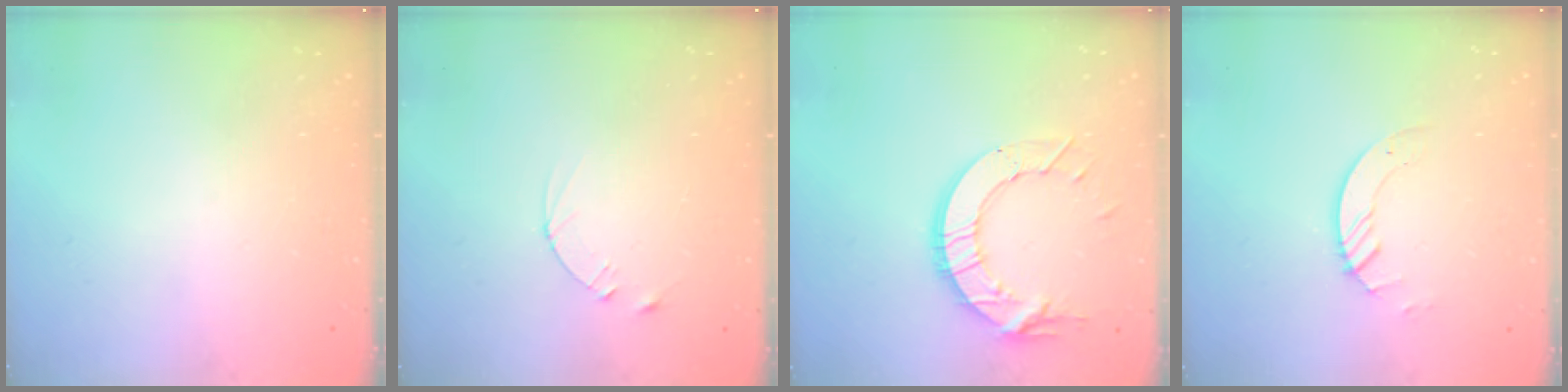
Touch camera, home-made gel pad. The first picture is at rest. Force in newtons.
{"total": 2.4, "press": 2.3, "slide": 0.2}
{"total": 12.2, "press": 12.2, "slide": 0.7}
{"total": 2.6, "press": 2.6, "slide": 0.3}